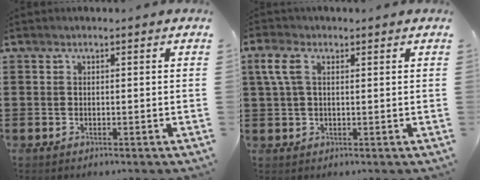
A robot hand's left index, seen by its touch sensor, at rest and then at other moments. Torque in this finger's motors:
{"motor_torque": [0.83, -0.72, 0.52, 0.17]}